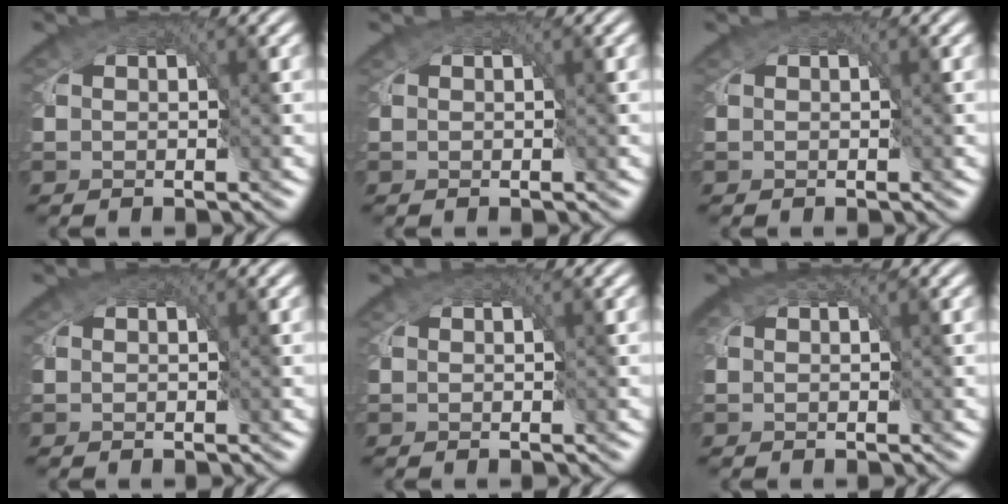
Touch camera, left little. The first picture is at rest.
{"total": 0.0}
{"total": 0.0}
{"total": 0.8, "force": [0.3, 0.5, 0.5], "torque": [-0.008, -0.003, 0.005]}
{"total": 0.0}
{"total": 2.0, "force": [0.9, 1.2, 1.4], "torque": [-0.034, -0.004, 0.016]}